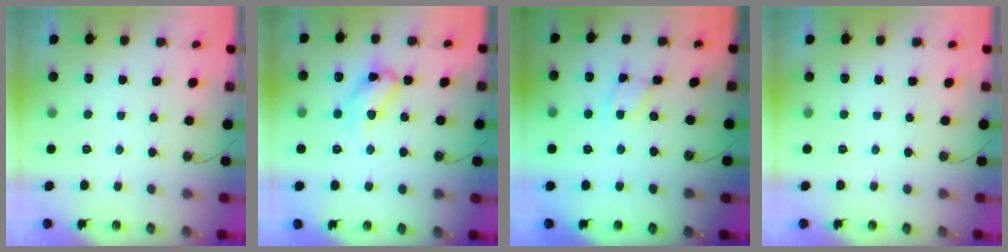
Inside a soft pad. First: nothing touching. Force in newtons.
{"total": 11.5, "press": 11.4, "slide": 1.6}
{"total": 1.9, "press": 1.8, "slide": 0.3}
{"total": 0.0}